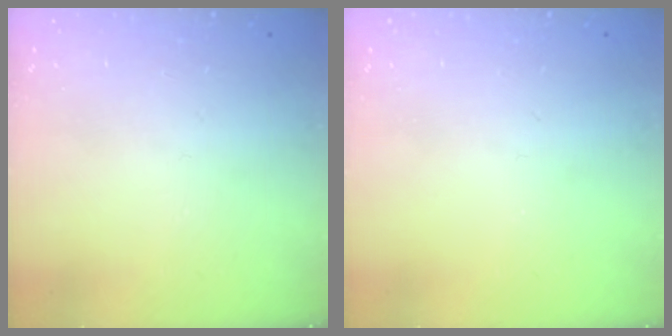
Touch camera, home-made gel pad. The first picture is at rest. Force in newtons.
{"total": 0.0}